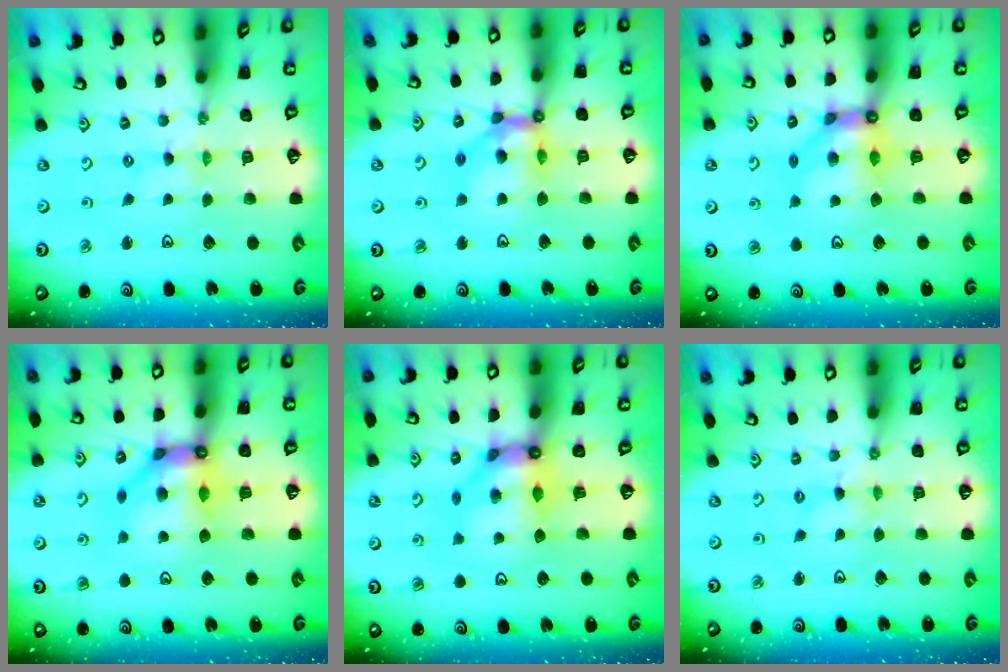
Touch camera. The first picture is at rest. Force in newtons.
{"total": 12.2, "press": 12.1, "slide": 1.5}
{"total": 9.1, "press": 9.1, "slide": 0.8}
{"total": 12.1, "press": 12.0, "slide": 1.3}
{"total": 10.0, "press": 9.9, "slide": 1.4}
{"total": 1.1, "press": 1.0, "slide": 0.2}